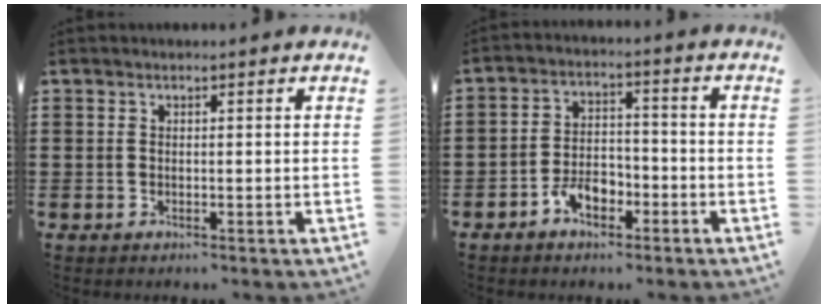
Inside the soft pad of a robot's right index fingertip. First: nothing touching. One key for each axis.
{"total": 5.2, "fx": -3.3, "fy": 2.7, "fz": 3.0, "tx": -0.064, "ty": 0.005, "tz": -0.063}